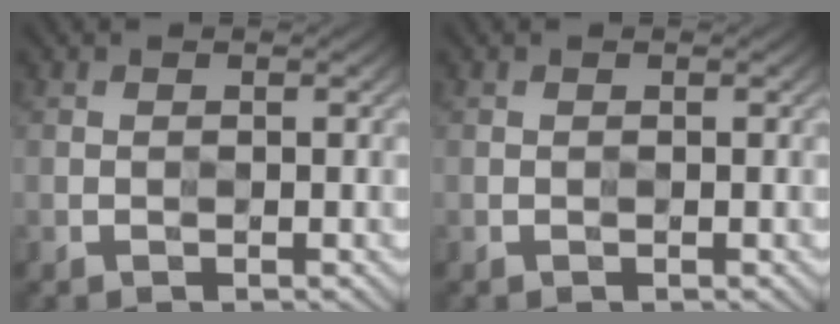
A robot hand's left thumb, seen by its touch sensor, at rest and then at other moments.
{"total": 0.0}